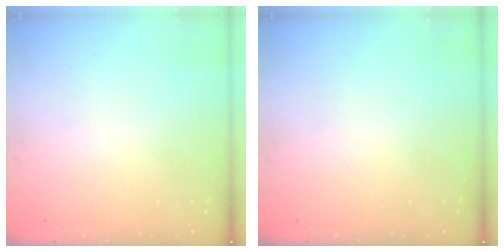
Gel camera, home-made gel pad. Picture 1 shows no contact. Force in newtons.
{"total": 0.0}